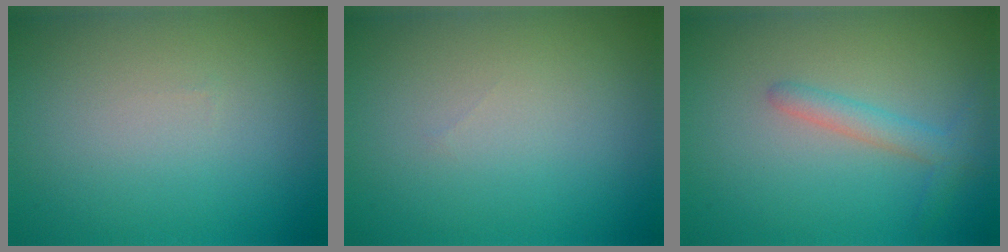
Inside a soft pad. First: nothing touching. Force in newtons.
{"total": 0.0}
{"total": 2.1, "press": 2.1, "slide": 0.1}